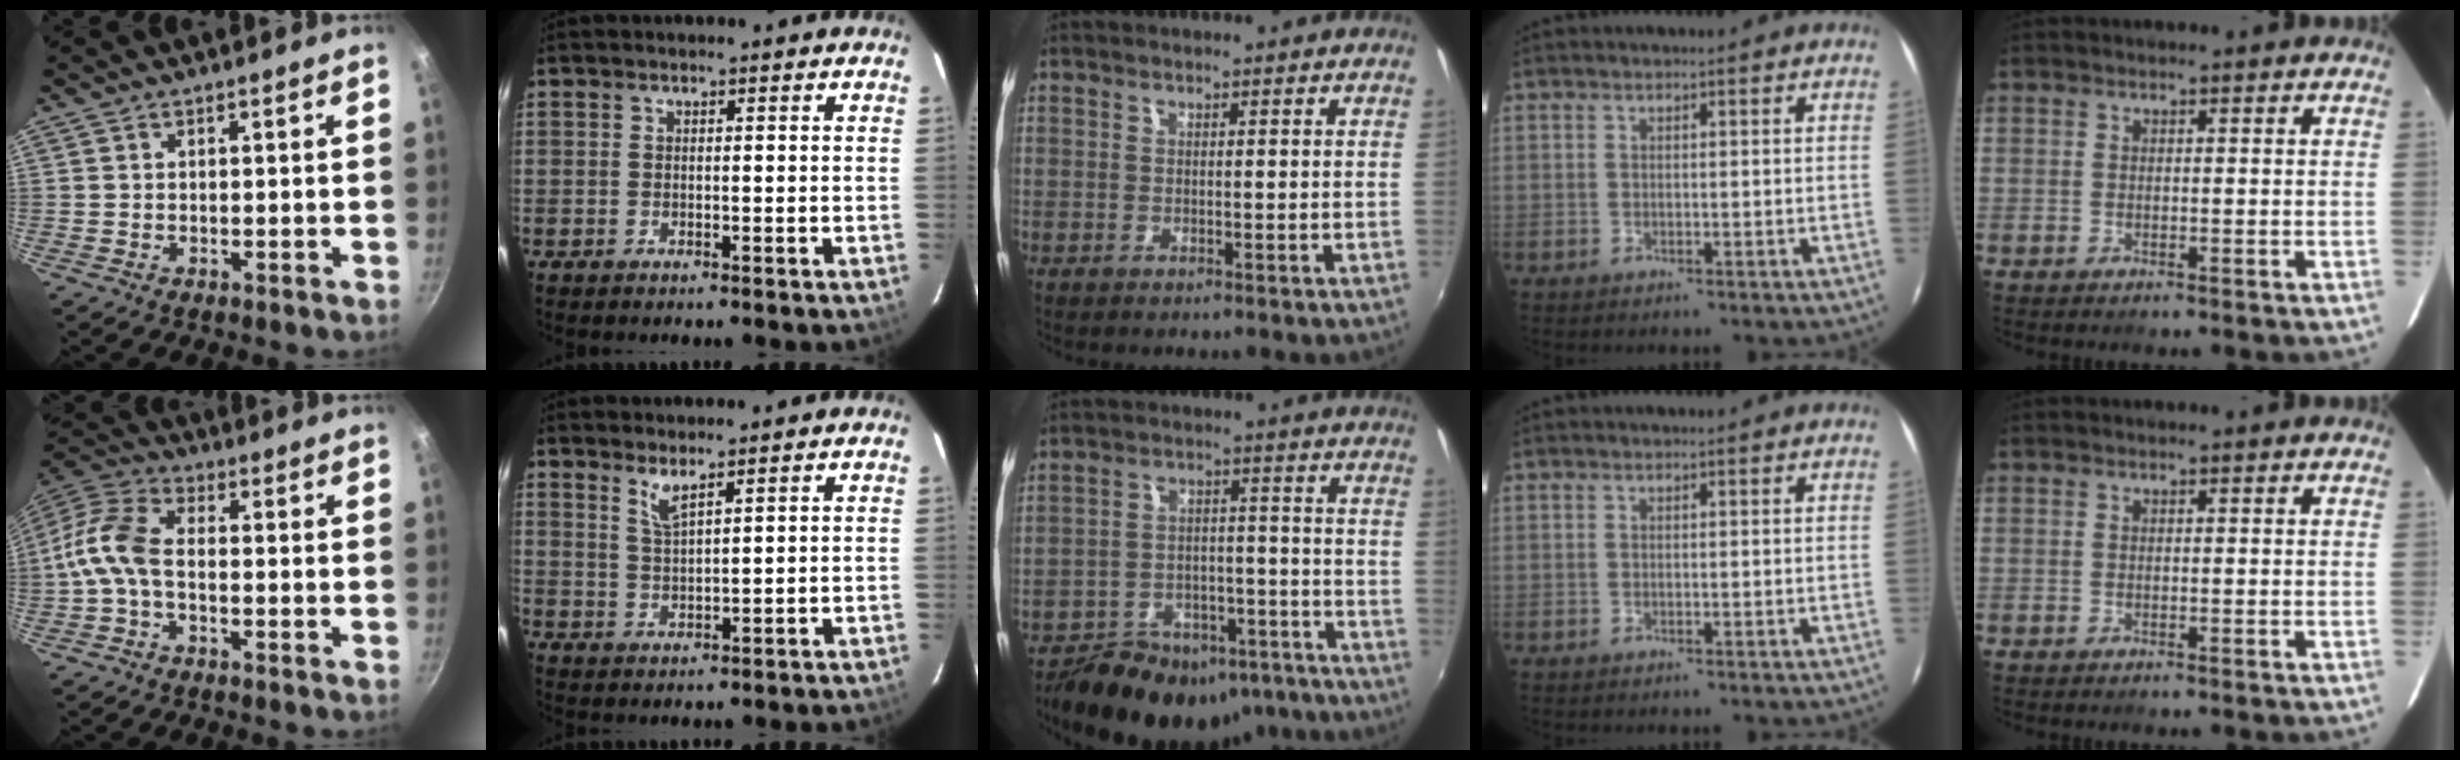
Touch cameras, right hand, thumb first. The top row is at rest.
{"thumb": {"total": 9.0, "force": [-2.0, 5.0, 7.2], "torque": [-0.152, 0.037, -0.058]}, "index": {"total": 3.1, "force": [2.4, 0.2, 1.9], "torque": [-0.039, -0.003, 0.045]}, "middle": {"total": 21.5, "force": [-16.4, 10.8, 8.9], "torque": [-0.171, 0.027, -0.207]}}